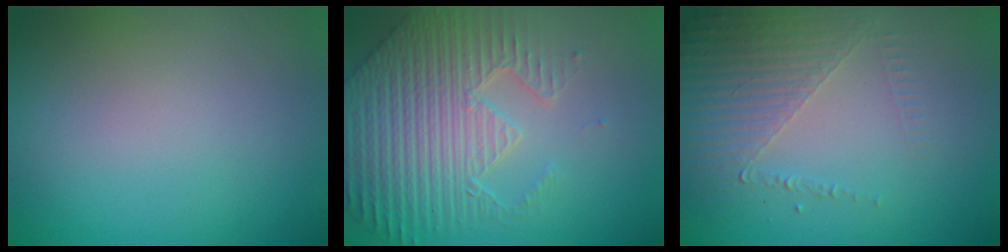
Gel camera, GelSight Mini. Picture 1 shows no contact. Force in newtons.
{"total": 7.0, "press": 5.4, "slide": 4.4}
{"total": 5.2, "press": 3.1, "slide": 4.2}